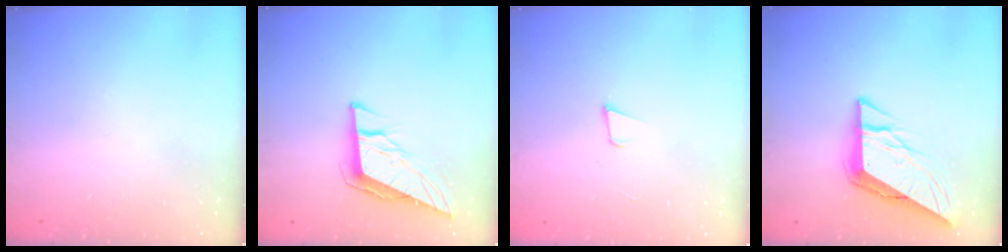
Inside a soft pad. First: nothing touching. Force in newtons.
{"total": 10.2, "press": 10.0, "slide": 1.6}
{"total": 3.4, "press": 2.2, "slide": 2.6}
{"total": 9.8, "press": 9.8, "slide": 0.6}